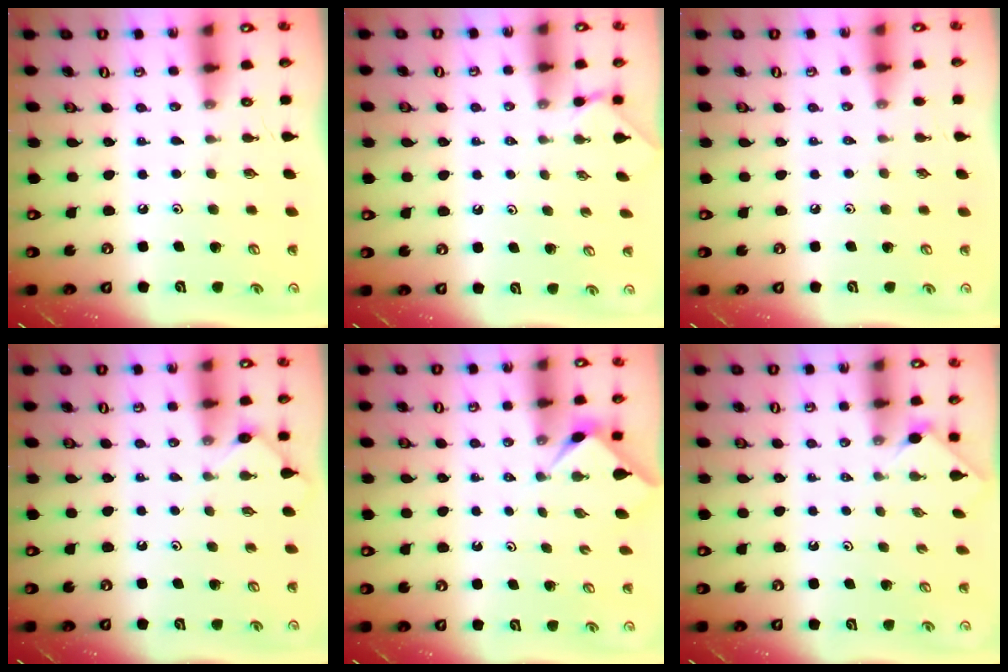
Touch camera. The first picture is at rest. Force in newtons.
{"total": 0.9, "press": 0.9, "slide": 0.3}
{"total": 2.0, "press": 2.0, "slide": 0.4}
{"total": 3.0, "press": 3.0, "slide": 0.4}
{"total": 3.4, "press": 3.4, "slide": 0.4}
{"total": 1.7, "press": 1.7, "slide": 0.4}